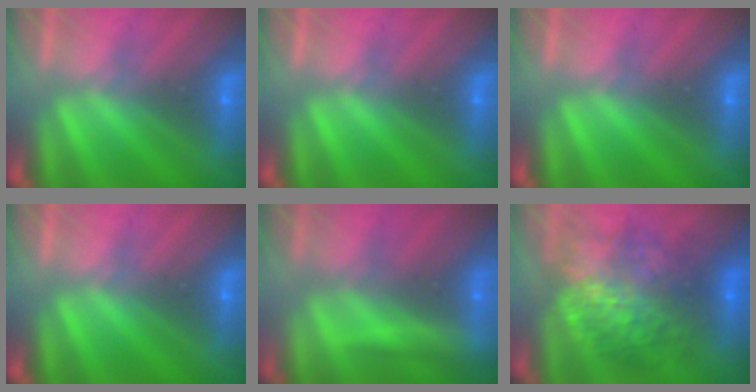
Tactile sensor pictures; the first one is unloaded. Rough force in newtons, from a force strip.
{"total": 0.0}
{"total": 0.0}
{"total": 0.0}
{"total": 2.2}
{"total": 6.9}